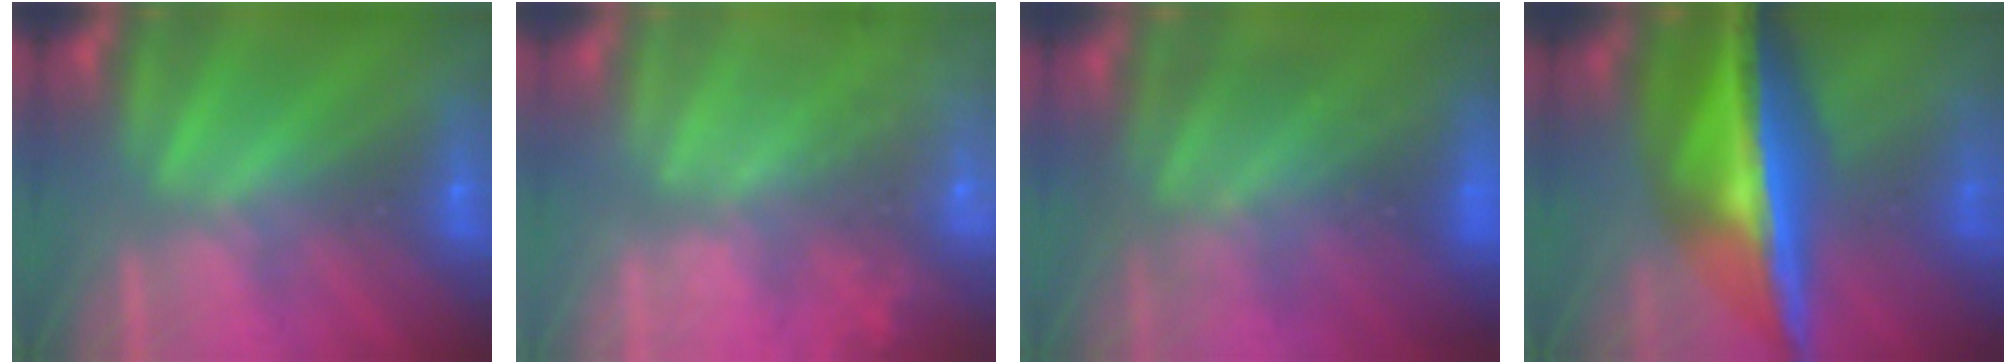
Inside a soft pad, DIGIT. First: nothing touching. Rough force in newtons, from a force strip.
{"total": 8.8}
{"total": 8.2}
{"total": 5.9}